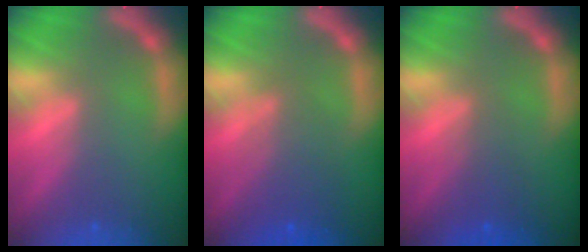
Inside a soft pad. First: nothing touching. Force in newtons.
{"total": 4.6}
{"total": 2.5}